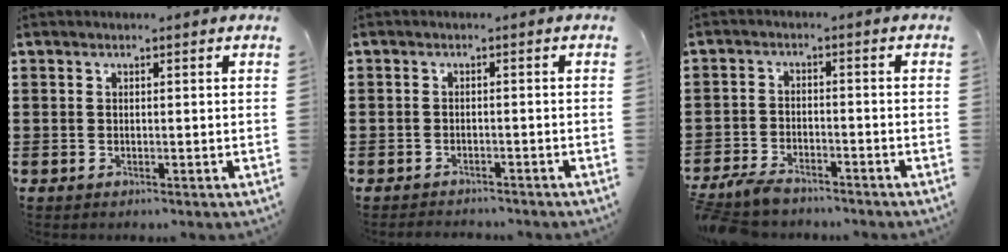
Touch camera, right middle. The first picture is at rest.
{"total": 1.6, "force": [-1.6, 0.1, -0.2], "torque": [-0.001, 0.001, -0.036]}
{"total": 4.0, "force": [-3.6, 1.1, 1.2], "torque": [-0.043, 0.000, -0.081]}